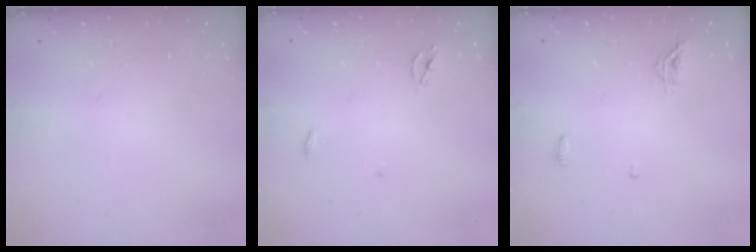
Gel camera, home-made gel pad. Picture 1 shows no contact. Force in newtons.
{"total": 2.3, "press": 2.3, "slide": 0.2}
{"total": 4.9, "press": 4.8, "slide": 1.0}